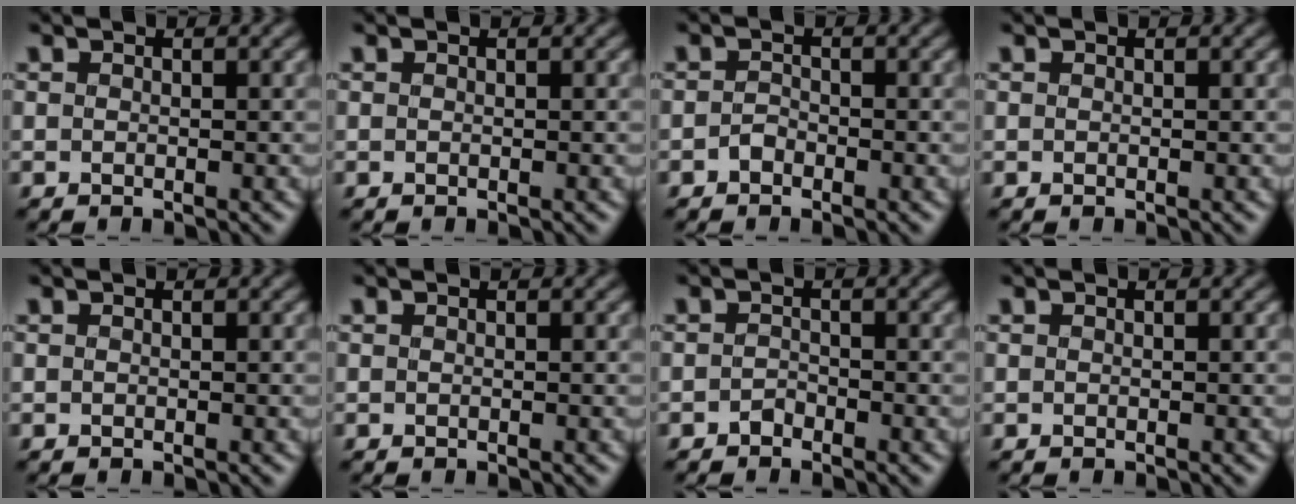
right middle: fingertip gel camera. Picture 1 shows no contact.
{"total": 0.0}
{"total": 0.8, "force": [-0.5, 0.6, 0.3], "torque": [-0.005, 0.006, -0.011]}
{"total": 0.0}
{"total": 0.0}
{"total": 0.0}
{"total": 0.7, "force": [-0.6, 0.5, 0.1], "torque": [-0.001, 0.006, -0.011]}
{"total": 0.0}